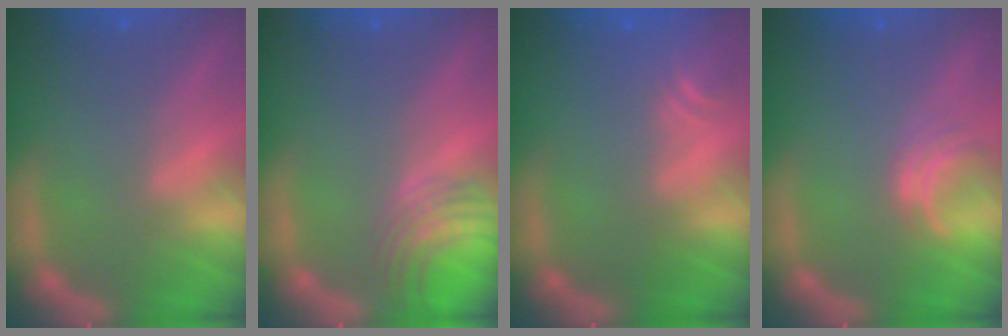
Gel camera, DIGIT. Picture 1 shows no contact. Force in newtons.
{"total": 5.0}
{"total": 3.0}
{"total": 2.0}